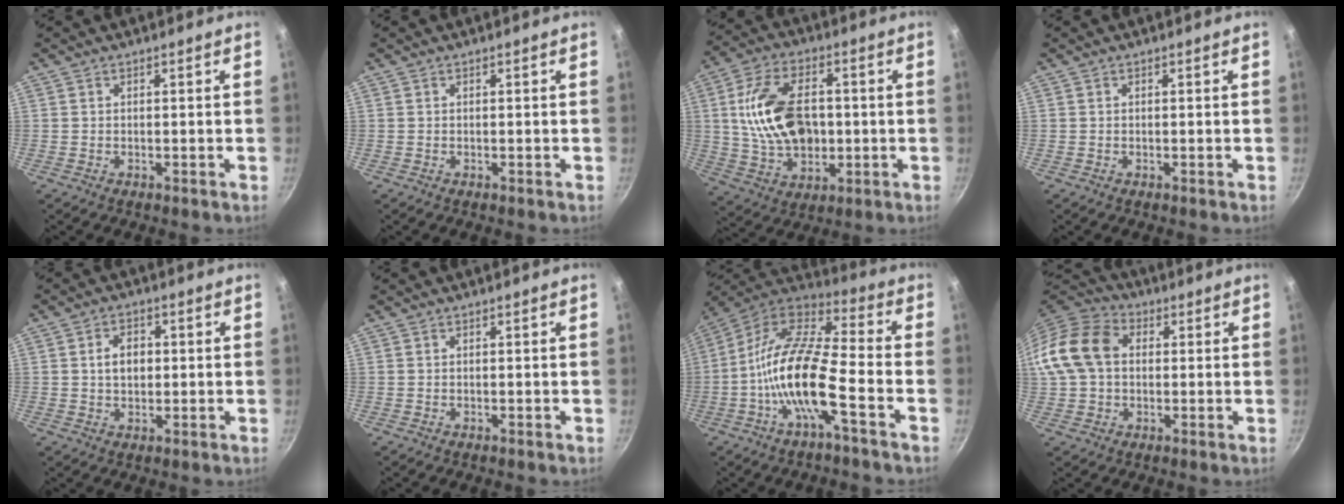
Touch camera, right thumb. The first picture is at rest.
{"total": 0.0}
{"total": 16.8, "force": [0.9, 11.0, 12.7], "torque": [-0.212, 0.013, 0.022]}
{"total": 0.0}
{"total": 4.9, "force": [0.5, 3.5, 3.4], "torque": [-0.036, 0.009, 0.007]}
{"total": 0.0}
{"total": 17.5, "force": [-5.7, 5.2, 15.8], "torque": [-0.295, 0.049, -0.130]}
{"total": 14.2, "force": [1.7, 10.6, 9.3], "torque": [-0.167, 0.030, 0.016]}